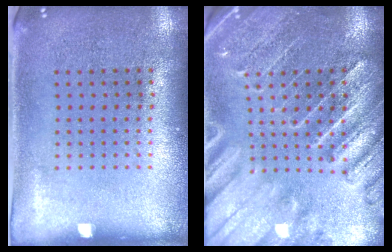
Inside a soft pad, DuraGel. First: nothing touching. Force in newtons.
{"total": 3.0, "press": 2.9, "slide": 0.8}